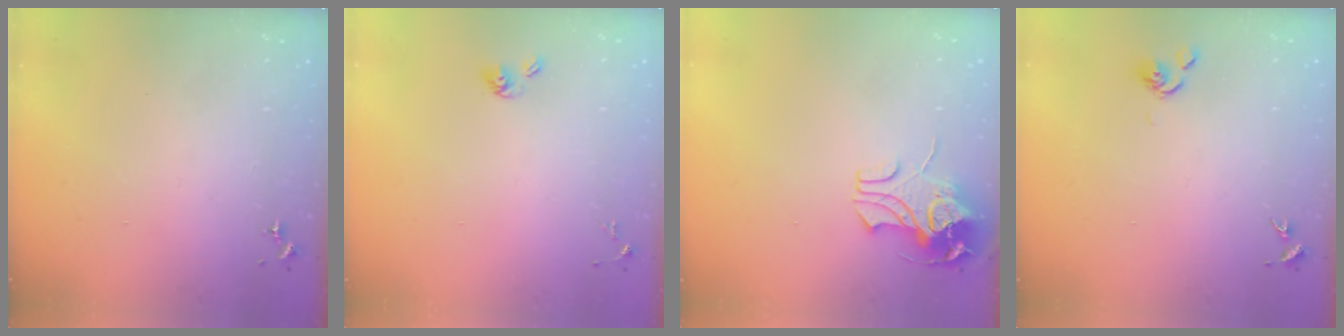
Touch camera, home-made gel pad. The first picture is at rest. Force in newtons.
{"total": 5.2, "press": 4.6, "slide": 2.4}
{"total": 9.0, "press": 8.9, "slide": 0.9}
{"total": 3.8, "press": 3.7, "slide": 0.8}